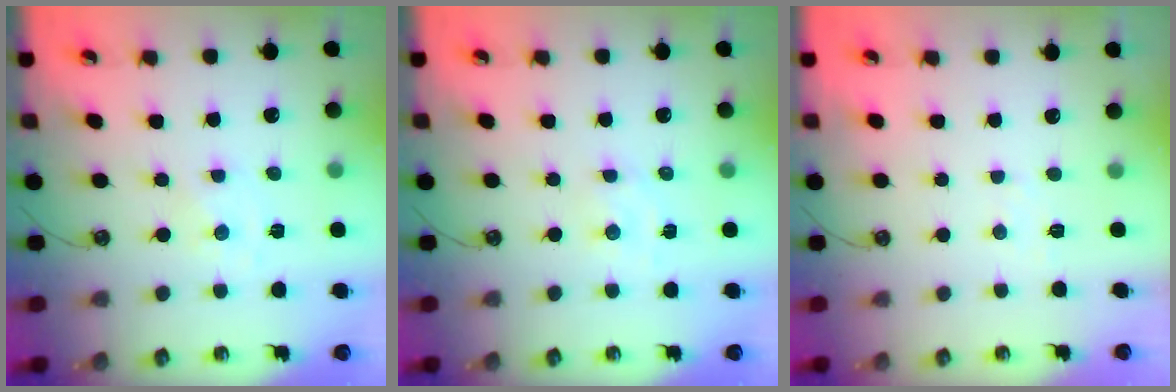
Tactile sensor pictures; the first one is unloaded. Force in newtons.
{"total": 2.1, "press": 2.0, "slide": 0.3}
{"total": 3.8, "press": 3.7, "slide": 0.5}